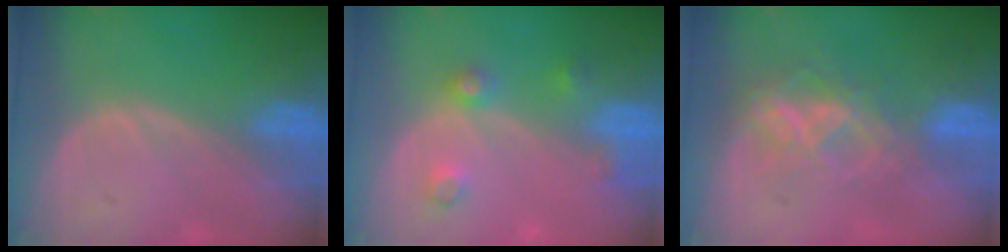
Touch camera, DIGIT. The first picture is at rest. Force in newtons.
{"total": 4.0, "press": 3.5, "slide": 1.9}
{"total": 6.9, "press": 6.0, "slide": 3.3}